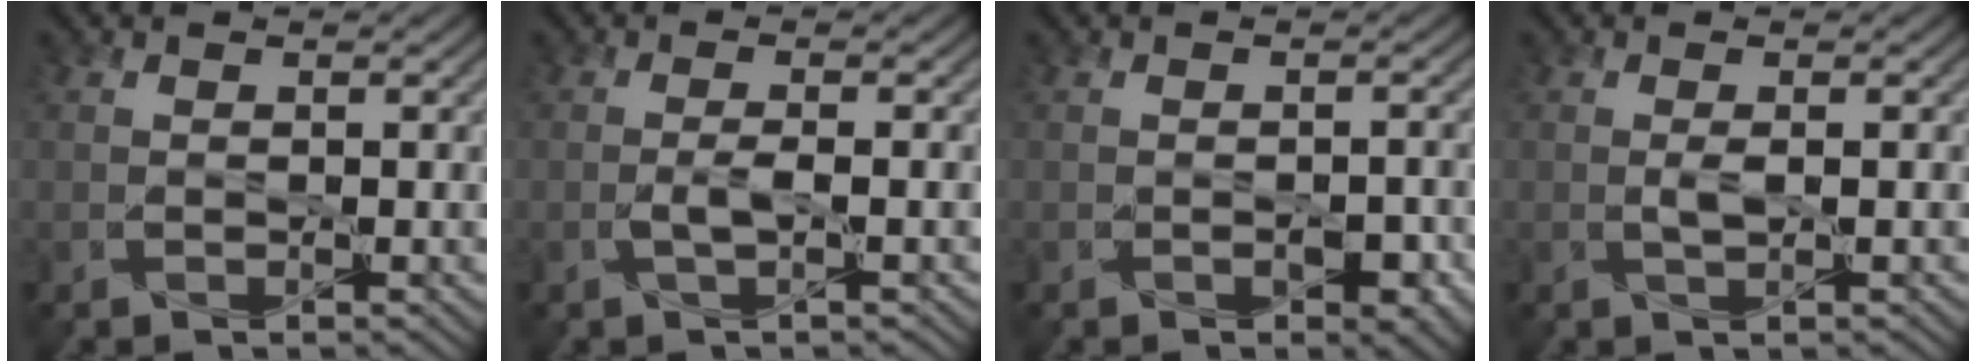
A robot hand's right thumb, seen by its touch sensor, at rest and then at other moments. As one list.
[{"total": 1.8, "force": [-0.5, 0.3, 1.8], "torque": [-0.038, 0.004, -0.012]}, {"total": 2.6, "force": [-1.0, 1.4, 1.9], "torque": [-0.029, -0.008, -0.010]}, {"total": 1.2, "force": [0.1, 0.2, 1.2], "torque": [-0.025, 0.001, 0.001]}]